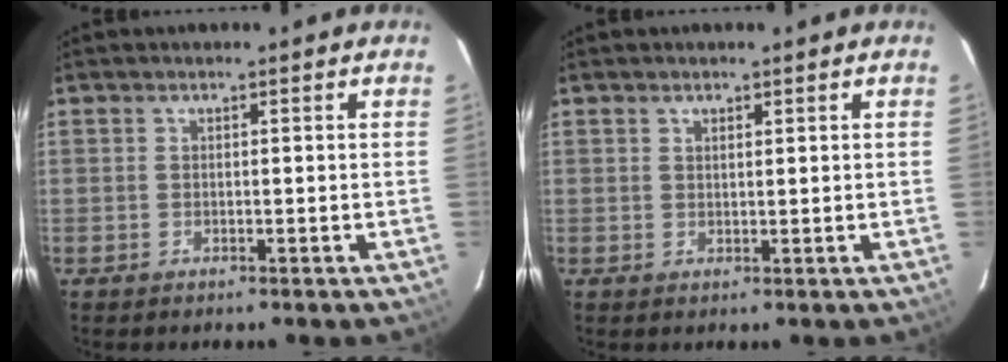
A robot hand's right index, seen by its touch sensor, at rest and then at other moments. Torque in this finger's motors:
{"motor_torque": [-0.28, 0.31, -0.12, 0.00]}